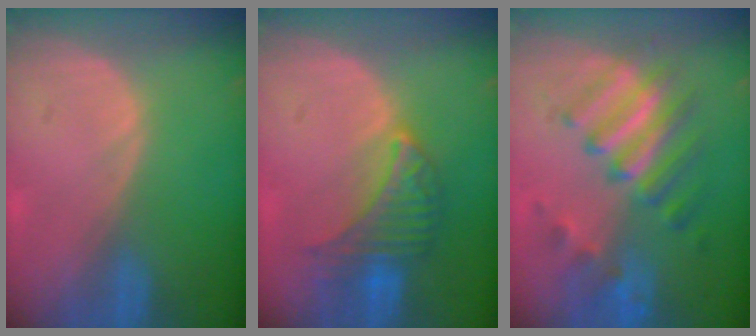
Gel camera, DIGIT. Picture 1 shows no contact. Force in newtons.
{"total": 6.6, "press": 6.5, "slide": 0.6}
{"total": 8.2, "press": 8.0, "slide": 1.7}